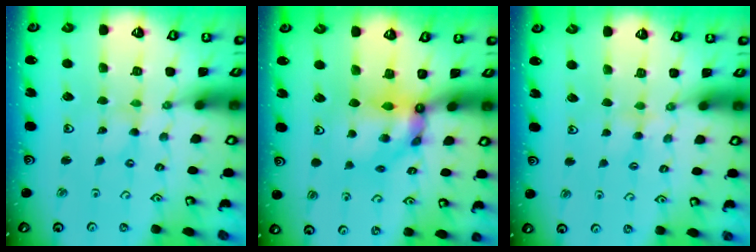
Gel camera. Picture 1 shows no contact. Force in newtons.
{"total": 9.4, "press": 9.3, "slide": 1.1}
{"total": 2.7, "press": 2.6, "slide": 0.5}